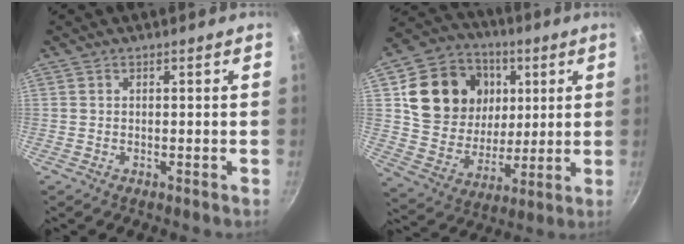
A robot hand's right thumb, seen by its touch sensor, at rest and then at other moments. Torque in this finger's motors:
{"motor_torque": [0.77, 2.82, 0.51, -0.36, 0.10]}